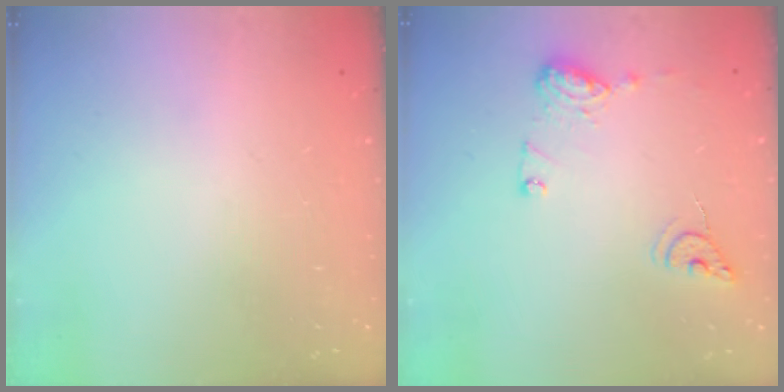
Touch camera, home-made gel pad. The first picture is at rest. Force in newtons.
{"total": 10.4, "press": 10.3, "slide": 0.9}